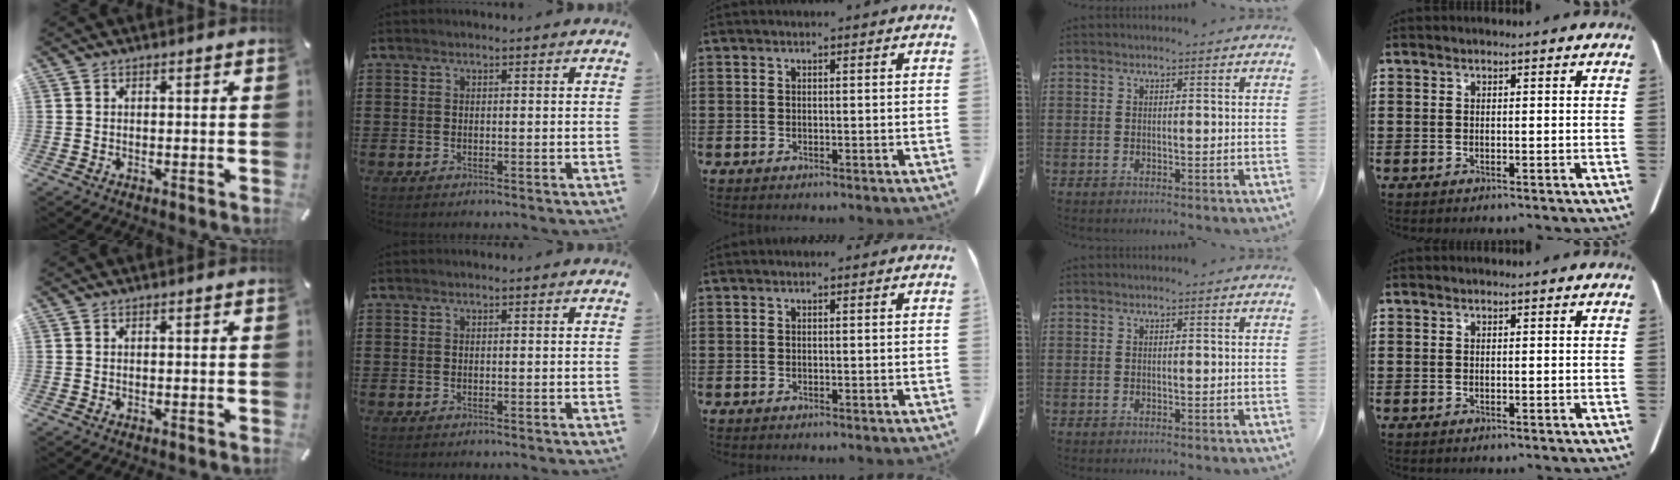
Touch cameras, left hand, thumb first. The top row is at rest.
{}